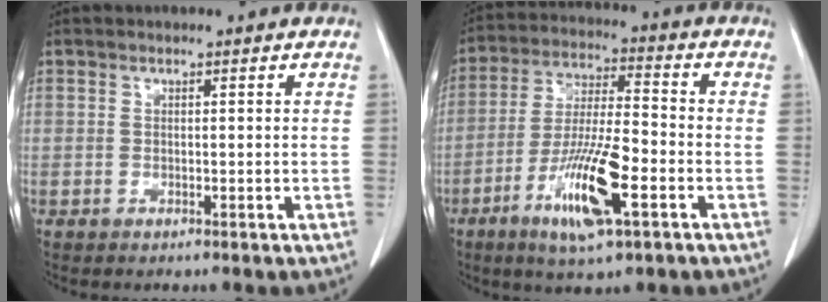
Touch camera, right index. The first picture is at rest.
{"total": 12.9, "force": [-5.5, 2.0, 11.5], "torque": [-0.223, -0.014, -0.097]}